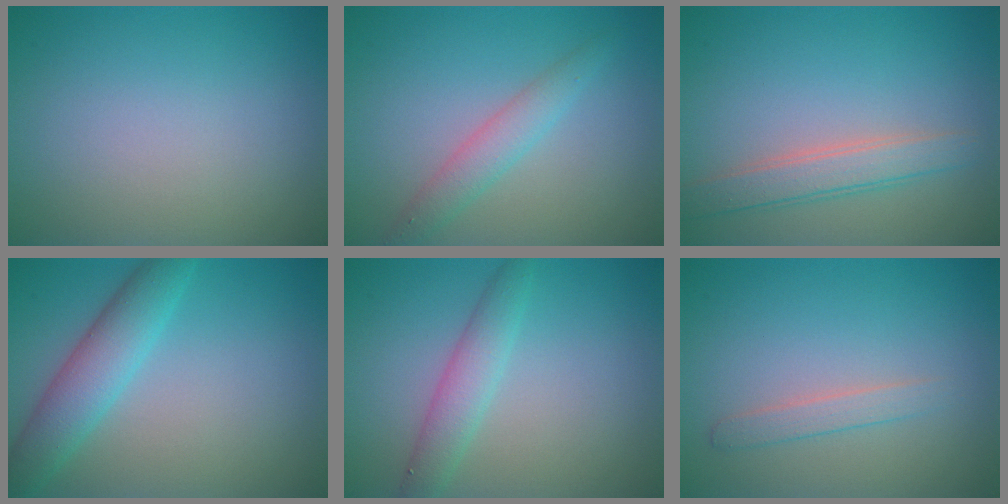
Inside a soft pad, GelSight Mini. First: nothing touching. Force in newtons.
{"total": 2.3, "press": 2.3, "slide": 0.1}
{"total": 3.0, "press": 3.0, "slide": 0.2}
{"total": 4.5, "press": 4.5, "slide": 0.1}
{"total": 2.8, "press": 2.8, "slide": 0.2}
{"total": 1.4, "press": 1.4, "slide": 0.1}